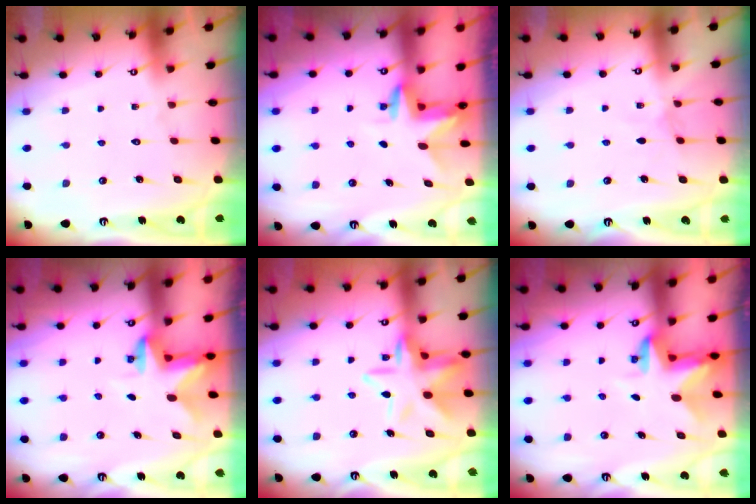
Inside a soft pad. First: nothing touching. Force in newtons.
{"total": 3.0, "press": 3.0, "slide": 0.3}
{"total": 2.1, "press": 2.1, "slide": 0.3}
{"total": 2.7, "press": 2.7, "slide": 0.5}
{"total": 12.3, "press": 12.2, "slide": 1.2}
{"total": 3.0, "press": 3.0, "slide": 0.4}